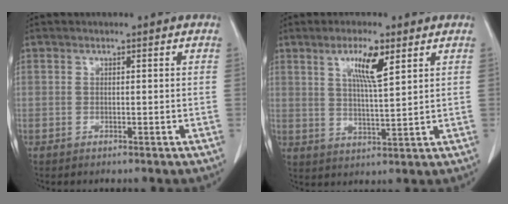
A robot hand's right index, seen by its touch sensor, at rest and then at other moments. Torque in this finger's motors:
{"motor_torque": [0.50, 0.43, 0.18, 0.09]}